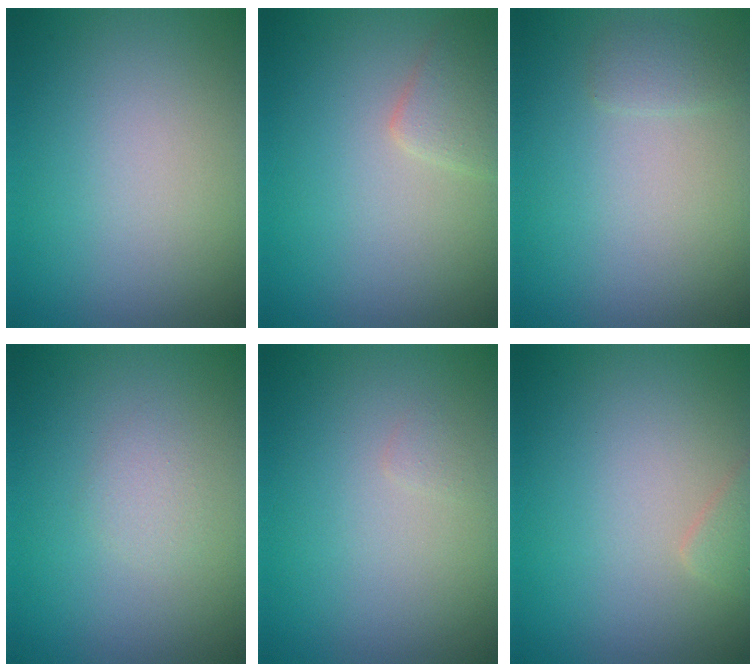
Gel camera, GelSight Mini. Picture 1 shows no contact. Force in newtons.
{"total": 2.1, "press": 2.1, "slide": 0.1}
{"total": 1.0, "press": 1.0, "slide": 0.1}
{"total": 1.0, "press": 1.0, "slide": 0.1}
{"total": 0.5, "press": 0.5, "slide": 0.0}
{"total": 1.1, "press": 1.1, "slide": 0.1}